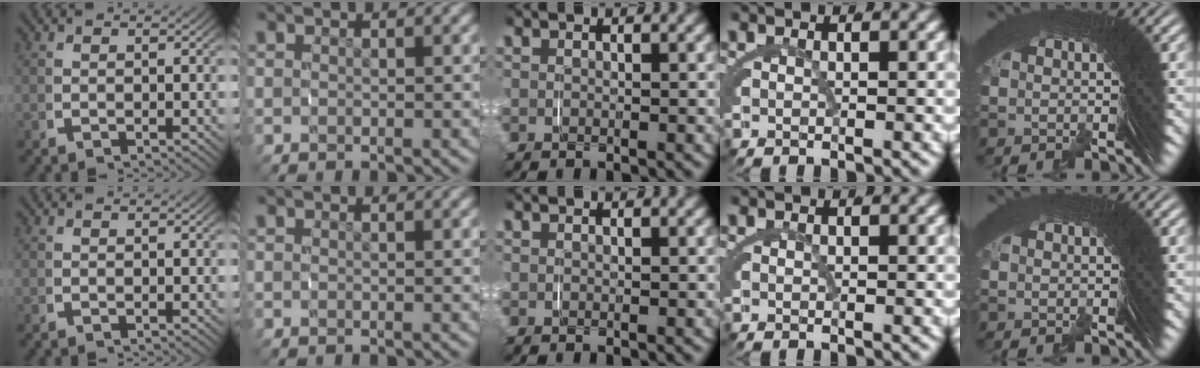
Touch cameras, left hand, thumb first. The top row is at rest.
{}